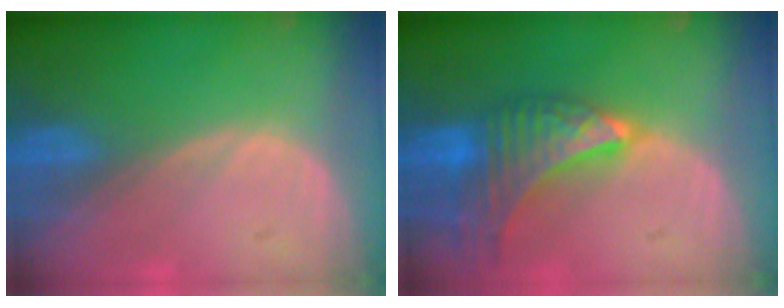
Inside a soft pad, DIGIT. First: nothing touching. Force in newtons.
{"total": 9.6, "press": 8.5, "slide": 4.4}